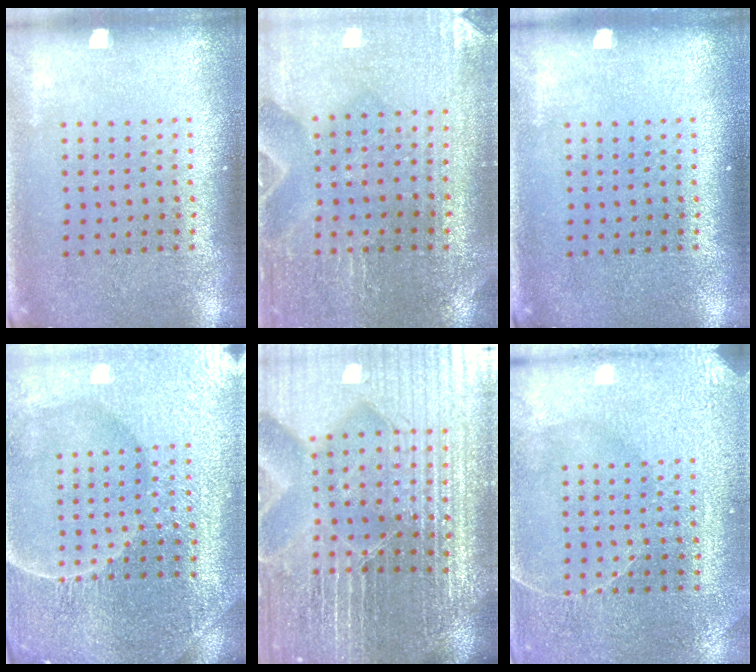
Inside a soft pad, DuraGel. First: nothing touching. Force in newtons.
{"total": 0.6, "press": 0.6, "slide": 0.0}
{"total": 0.0}
{"total": 5.3, "press": 5.0, "slide": 1.8}
{"total": 6.7, "press": 6.0, "slide": 3.1}
{"total": 3.2, "press": 3.2, "slide": 0.1}